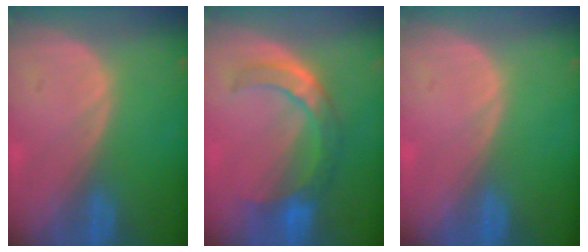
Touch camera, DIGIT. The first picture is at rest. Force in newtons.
{"total": 6.9, "press": 6.8, "slide": 1.3}
{"total": 0.0}